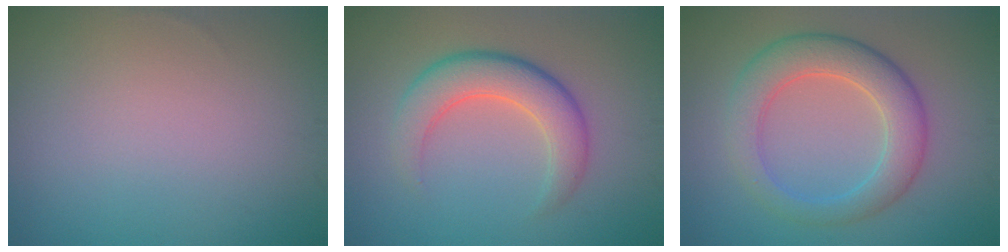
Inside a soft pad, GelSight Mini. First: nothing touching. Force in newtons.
{"total": 5.1, "press": 5.1, "slide": 0.2}
{"total": 5.8, "press": 5.8, "slide": 0.2}